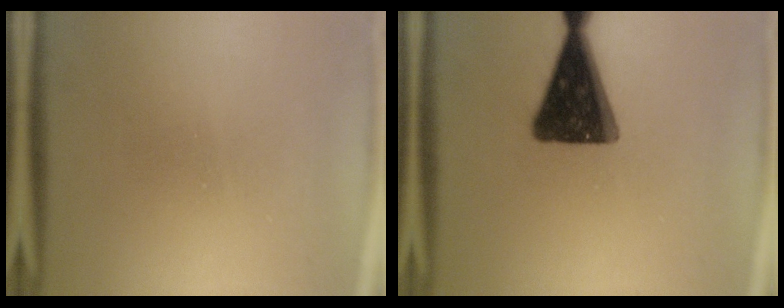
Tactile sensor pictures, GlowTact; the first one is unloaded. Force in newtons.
{"total": 15.3}